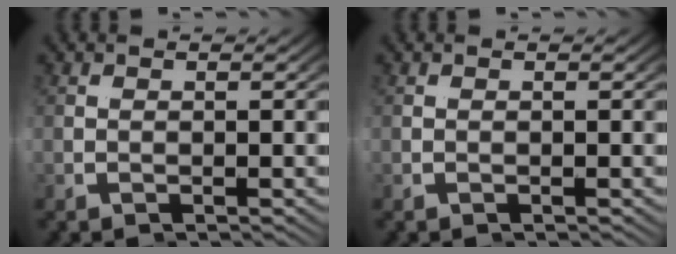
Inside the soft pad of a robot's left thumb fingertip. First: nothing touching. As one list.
[{"total": 0.0}]